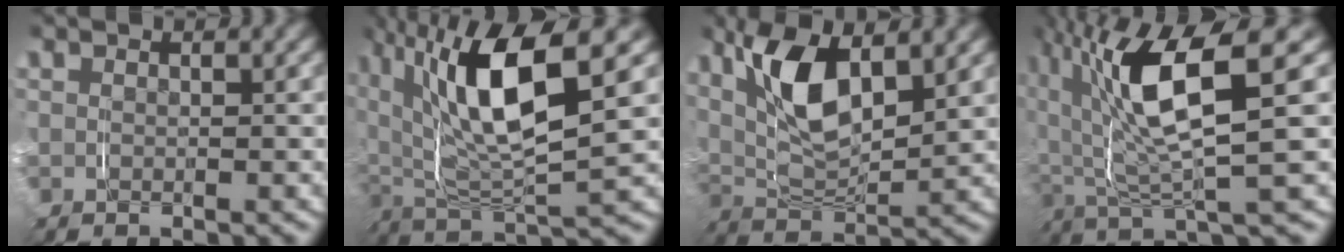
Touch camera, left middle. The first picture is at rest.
{"total": 10.5, "force": [3.0, 4.0, 9.3], "torque": [-0.191, 0.004, 0.045]}
{"total": 7.4, "force": [2.6, 3.3, 6.1], "torque": [-0.135, -0.006, 0.043]}
{"total": 9.0, "force": [1.6, 2.8, 8.5], "torque": [-0.168, 0.004, 0.020]}